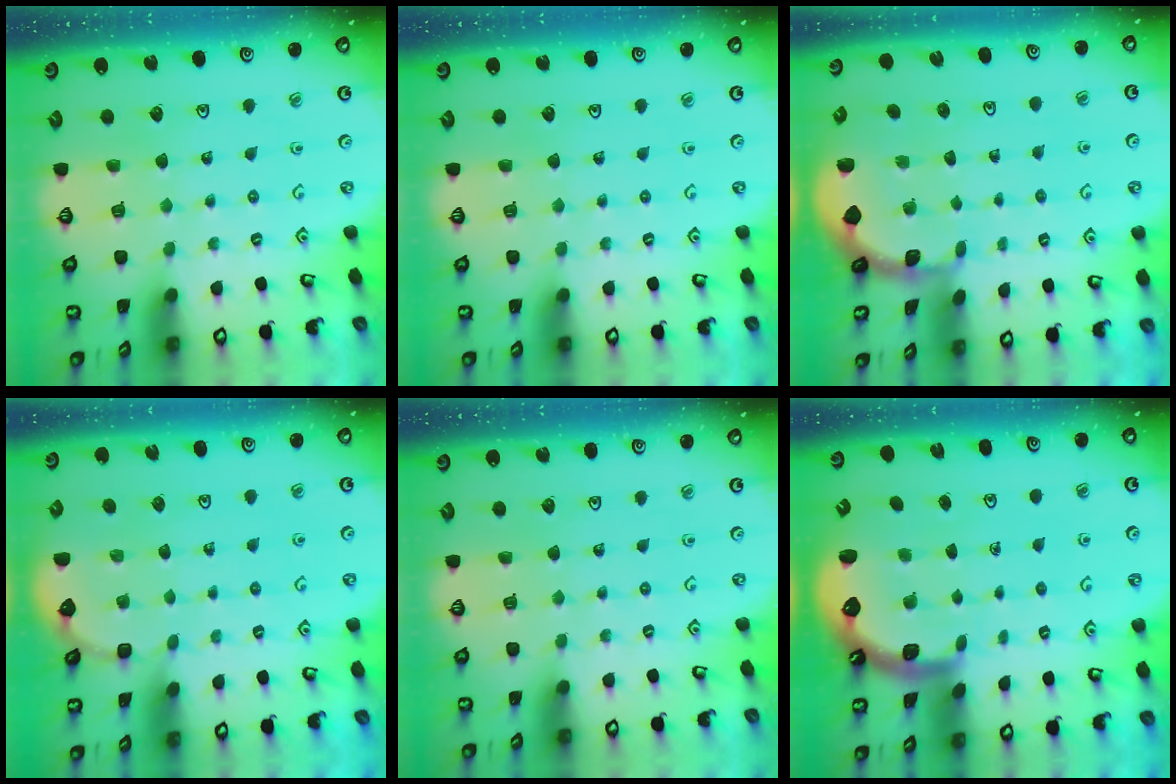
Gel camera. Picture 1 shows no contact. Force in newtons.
{"total": 0.0}
{"total": 0.8, "press": 0.7, "slide": 0.2}
{"total": 3.2, "press": 3.2, "slide": 0.2}
{"total": 0.0}
{"total": 1.6, "press": 1.4, "slide": 0.6}